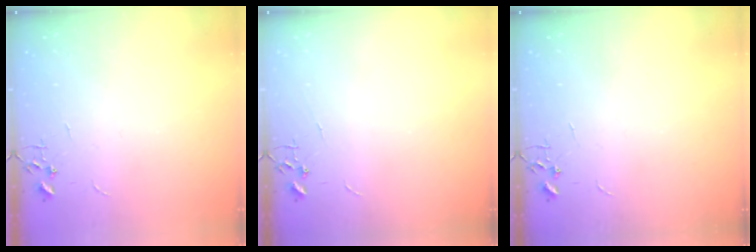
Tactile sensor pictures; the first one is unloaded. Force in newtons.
{"total": 0.0}
{"total": 0.0}